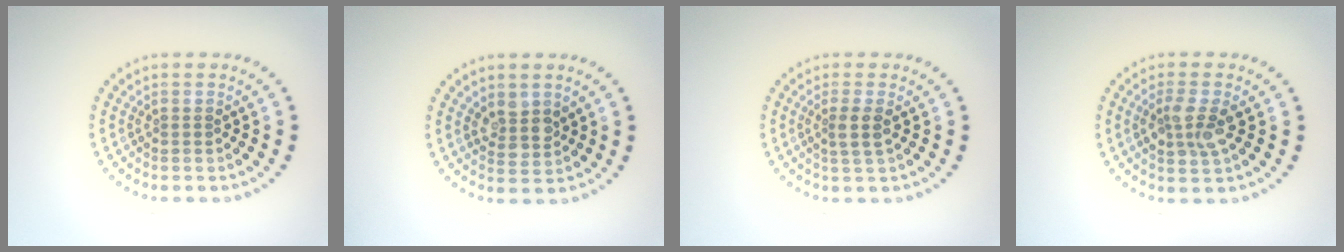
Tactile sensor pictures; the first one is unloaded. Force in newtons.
{"total": 2.3, "press": 2.0, "slide": 1.1}
{"total": 1.7, "press": 1.4, "slide": 0.9}
{"total": 2.8, "press": 2.7, "slide": 0.6}